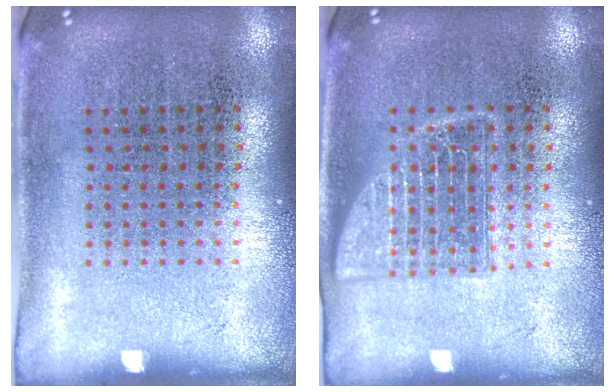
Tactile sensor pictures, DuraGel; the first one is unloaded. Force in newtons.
{"total": 2.5, "press": 2.4, "slide": 0.3}